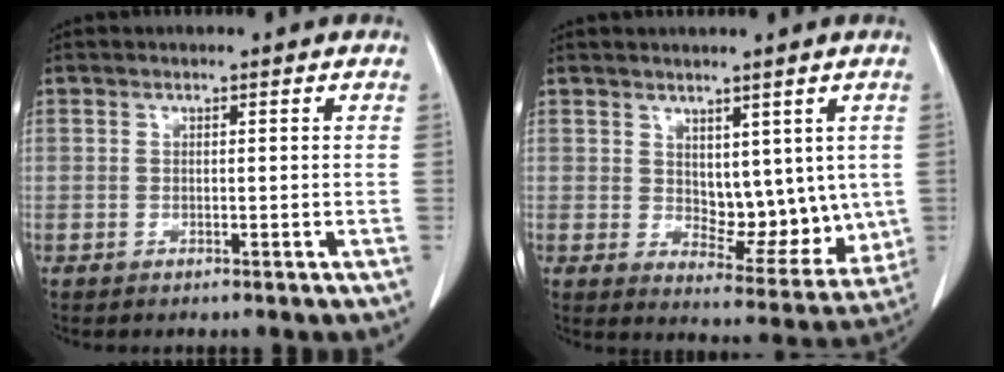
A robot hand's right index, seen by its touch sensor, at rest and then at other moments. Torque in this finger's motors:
{"motor_torque": [0.24, 0.23, 0.07, 0.00]}